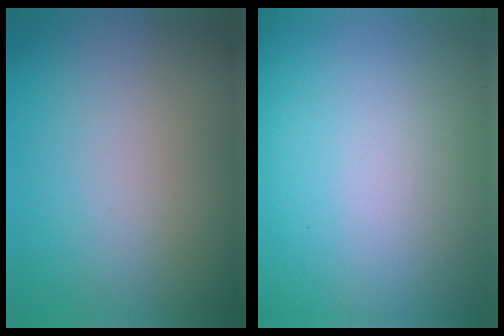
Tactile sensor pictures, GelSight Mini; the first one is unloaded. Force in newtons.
{"total": 0.0}